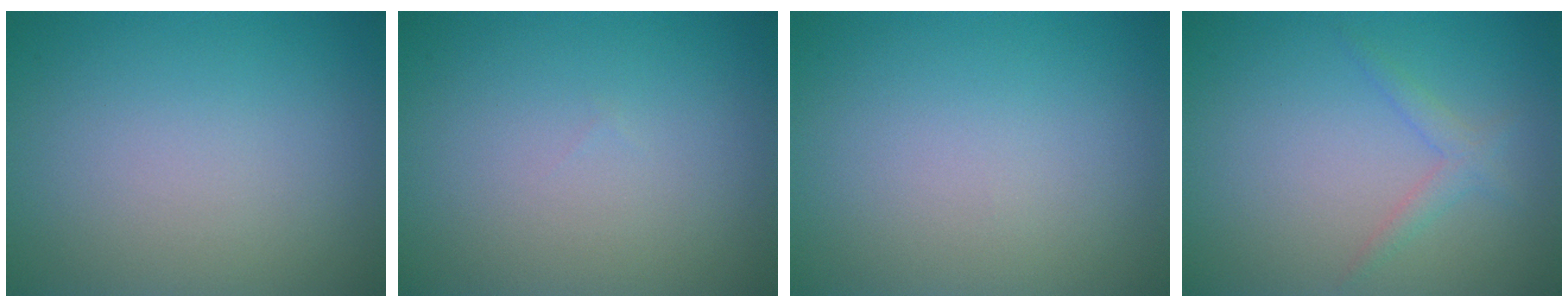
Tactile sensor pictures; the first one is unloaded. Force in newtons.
{"total": 0.0}
{"total": 0.0}
{"total": 1.5, "press": 1.5, "slide": 0.1}